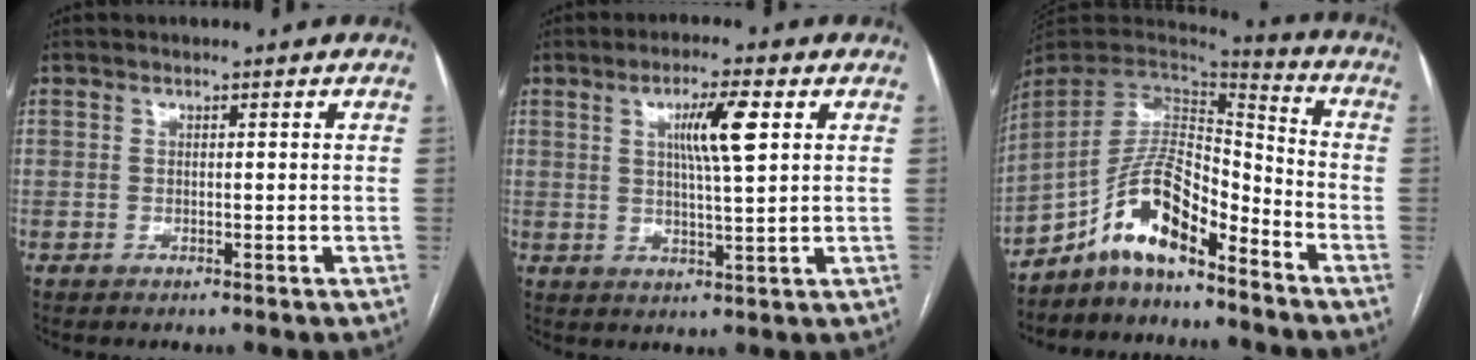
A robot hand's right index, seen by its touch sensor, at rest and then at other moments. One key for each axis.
{"total": 7.0, "fx": 2.2, "fy": 0.4, "fz": 6.6, "tx": -0.118, "ty": 0.004, "tz": 0.038}
{"total": 11.9, "fx": -8.5, "fy": 3.3, "fz": 7.7, "tx": -0.145, "ty": 0.026, "tz": -0.156}